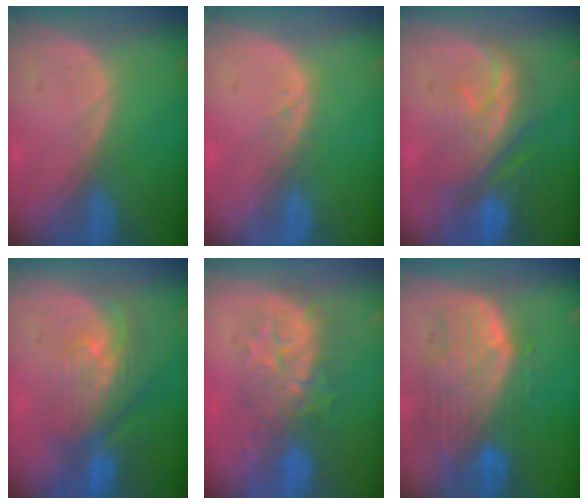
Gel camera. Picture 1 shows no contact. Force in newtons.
{"total": 1.3, "press": 1.3, "slide": 0.2}
{"total": 9.4, "press": 8.8, "slide": 3.5}
{"total": 8.0, "press": 7.1, "slide": 3.7}
{"total": 8.4, "press": 7.9, "slide": 2.7}
{"total": 10.5, "press": 9.0, "slide": 5.4}